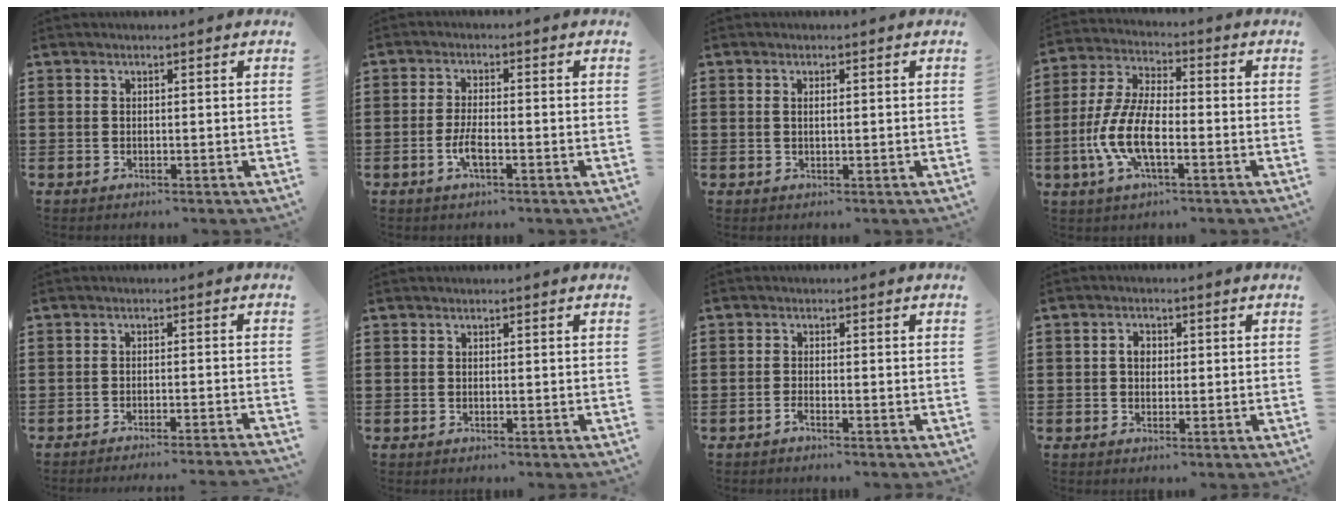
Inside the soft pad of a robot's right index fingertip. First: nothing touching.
{"total": 3.4, "force": [-1.4, 0.9, 3.0], "torque": [-0.065, -0.002, -0.029]}
{"total": 1.0, "force": [0.1, 0.3, 0.9], "torque": [-0.019, 0.001, 0.002]}
{"total": 9.5, "force": [-3.0, 3.7, 8.2], "torque": [-0.199, -0.013, -0.063]}
{"total": 2.4, "force": [-2.2, -0.6, 0.5], "torque": [-0.010, -0.001, -0.047]}
{"total": 0.0}
{"total": 1.3, "force": [-1.1, 0.1, 0.7], "torque": [-0.022, -0.007, -0.022]}
{"total": 2.3, "force": [0.2, 1.7, 1.6], "torque": [-0.034, 0.009, 0.001]}